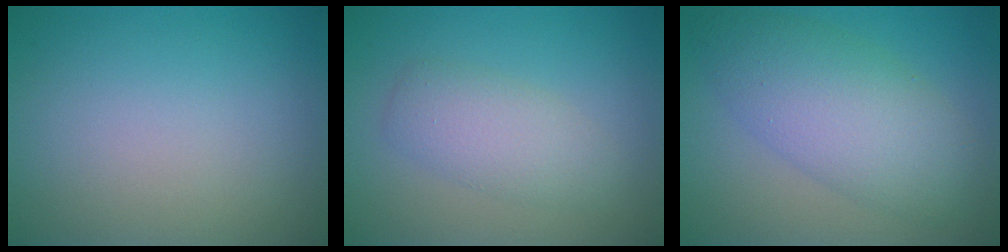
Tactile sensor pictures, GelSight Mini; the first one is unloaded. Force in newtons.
{"total": 3.2, "press": 3.2, "slide": 0.1}
{"total": 6.8, "press": 6.8, "slide": 0.1}